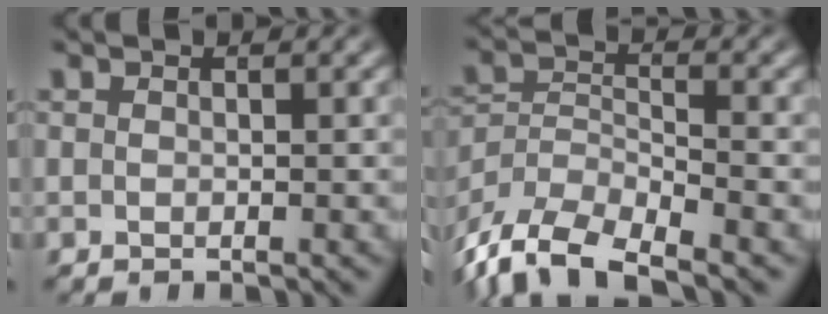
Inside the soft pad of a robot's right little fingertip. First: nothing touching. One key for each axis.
{"total": 9.8, "fx": -5.7, "fy": 6.0, "fz": 5.1, "tx": -0.113, "ty": -0.039, "tz": -0.084}